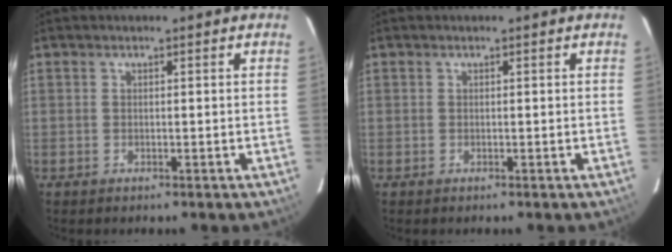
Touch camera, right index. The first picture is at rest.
{"total": 0.0}